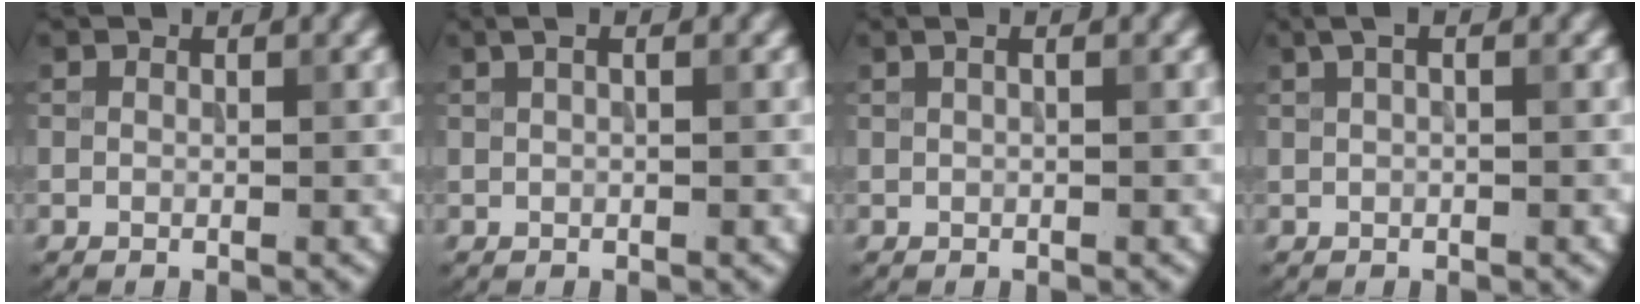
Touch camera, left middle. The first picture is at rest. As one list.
[{"total": 1.6, "force": [0.8, 0.6, 1.2], "torque": [-0.013, 0.001, 0.006]}, {"total": 1.9, "force": [0.9, 0.9, 1.4], "torque": [-0.006, 0.007, -0.003]}, {"total": 1.4, "force": [0.7, 0.3, 1.2], "torque": [-0.023, 0.006, 0.011]}]